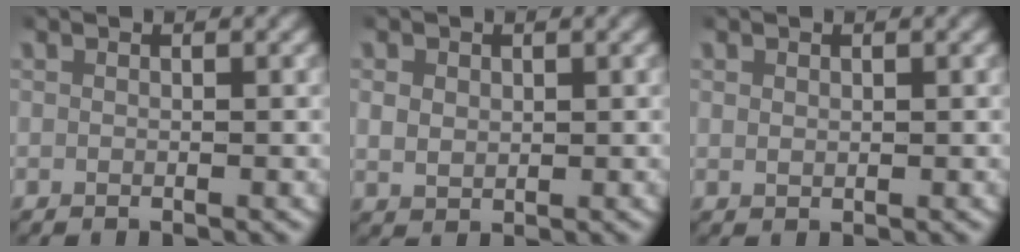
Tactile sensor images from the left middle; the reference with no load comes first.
{"total": 2.2, "force": [0.5, 1.9, 1.0], "torque": [-0.019, -0.001, 0.017]}
{"total": 0.7, "force": [0.3, 0.5, 0.3], "torque": [-0.004, 0.000, 0.010]}